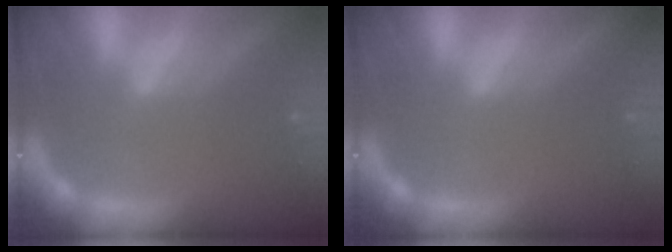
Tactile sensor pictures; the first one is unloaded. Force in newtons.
{"total": 0.0}